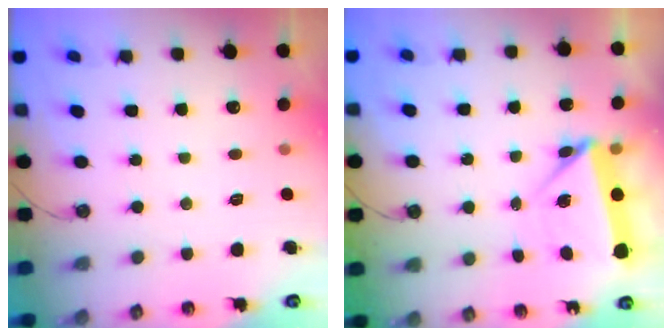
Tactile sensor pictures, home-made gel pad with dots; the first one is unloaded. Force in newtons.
{"total": 5.7, "press": 5.7, "slide": 0.7}